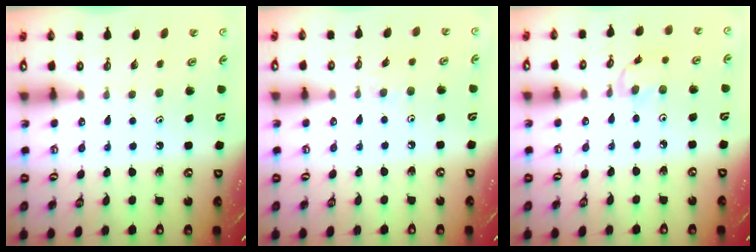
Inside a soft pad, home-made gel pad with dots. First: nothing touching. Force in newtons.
{"total": 3.1, "press": 3.1, "slide": 0.4}
{"total": 2.9, "press": 2.9, "slide": 0.3}